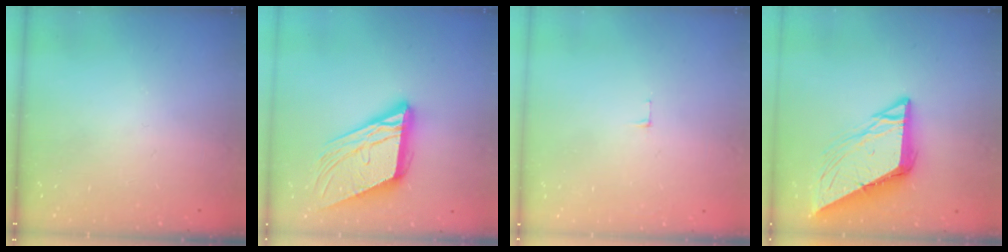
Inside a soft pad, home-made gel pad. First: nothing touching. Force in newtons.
{"total": 18.2, "press": 18.0, "slide": 2.7}
{"total": 3.8, "press": 3.8, "slide": 0.3}
{"total": 11.0, "press": 10.9, "slide": 1.2}